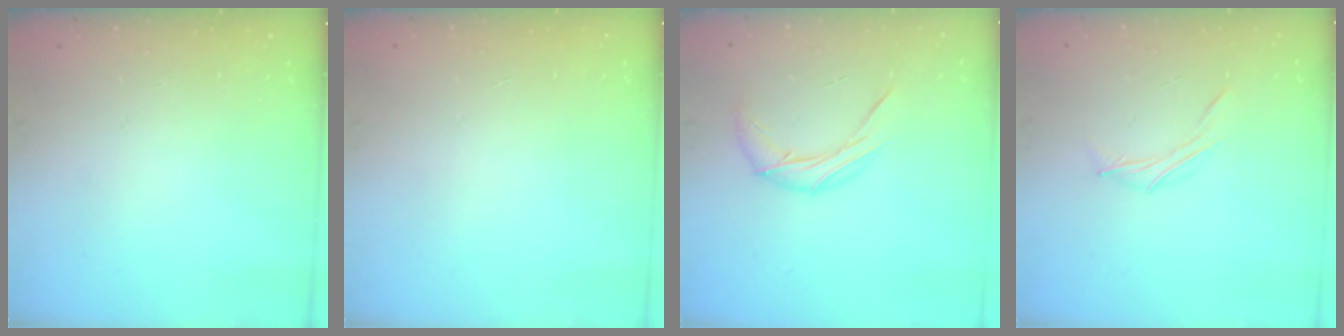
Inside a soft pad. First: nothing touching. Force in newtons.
{"total": 0.0}
{"total": 9.0, "press": 9.0, "slide": 0.7}
{"total": 4.1, "press": 3.9, "slide": 1.2}